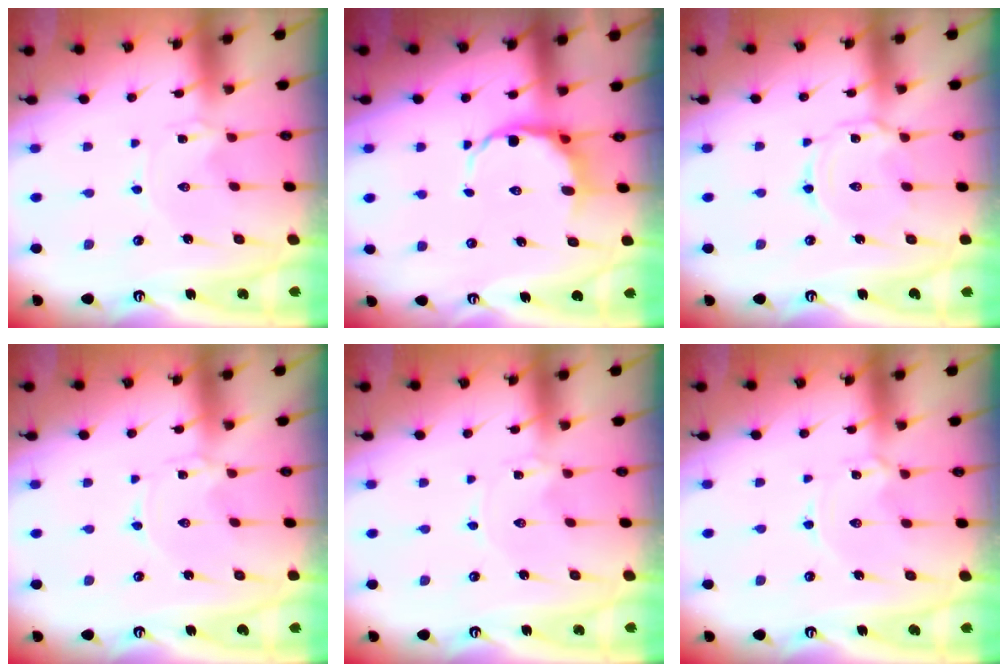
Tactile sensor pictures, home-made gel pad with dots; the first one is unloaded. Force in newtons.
{"total": 8.9, "press": 8.4, "slide": 2.8}
{"total": 3.9, "press": 3.9, "slide": 0.4}
{"total": 0.0}
{"total": 0.0}
{"total": 1.7, "press": 1.7, "slide": 0.2}